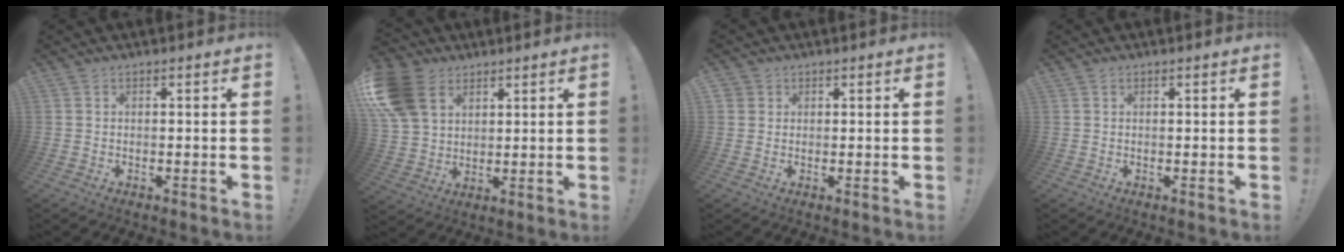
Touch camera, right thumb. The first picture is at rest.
{"total": 14.4, "force": [6.4, 10.6, 7.4], "torque": [-0.149, -0.023, 0.128]}
{"total": 1.9, "force": [1.0, 1.6, 0.3], "torque": [-0.005, -0.001, 0.017]}
{"total": 0.0}